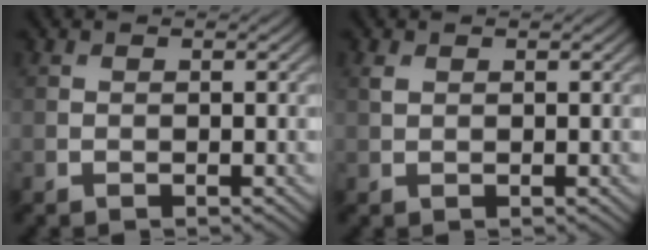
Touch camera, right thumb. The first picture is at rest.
{"total": 0.9, "force": [0.4, 0.5, 0.5], "torque": [-0.016, 0.000, 0.010]}